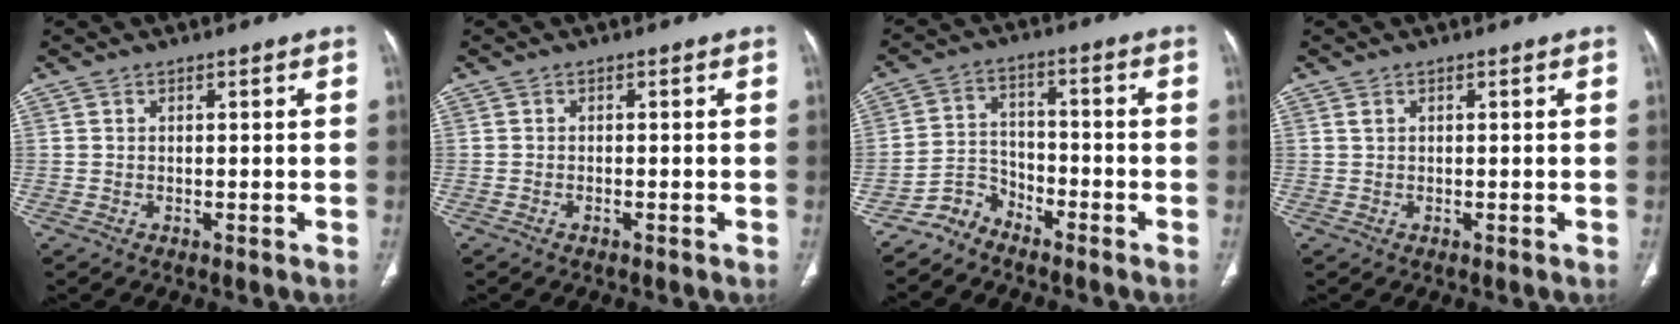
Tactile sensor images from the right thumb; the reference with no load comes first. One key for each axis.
{"total": 0.6, "fx": -0.4, "fy": 0.2, "fz": 0.4, "tx": -0.012, "ty": 0.004, "tz": -0.008}
{"total": 5.4, "fx": -4.8, "fy": 2.5, "fz": 0.2, "tx": 0.009, "ty": 0.044, "tz": -0.102}
{"total": 0.7, "fx": 0.4, "fy": 0.4, "fz": 0.4, "tx": -0.007, "ty": 0.004, "tz": 0.008}